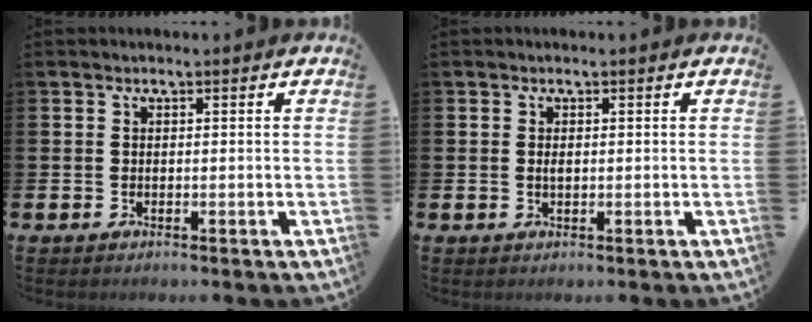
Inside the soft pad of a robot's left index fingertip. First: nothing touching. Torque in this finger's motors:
{"motor_torque": [0.33, 0.11, 0.01, 0.01]}